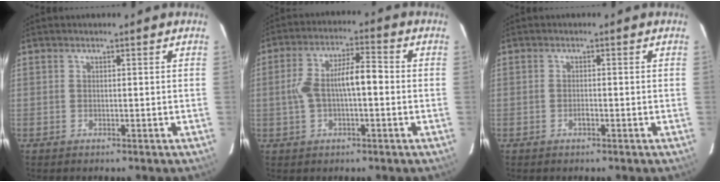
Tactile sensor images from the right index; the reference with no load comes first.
{"total": 8.2, "force": [-0.4, 2.5, 7.8], "torque": [-0.159, 0.029, -0.005]}
{"total": 0.9, "force": [-0.5, 0.3, 0.7], "torque": [-0.016, 0.001, -0.008]}